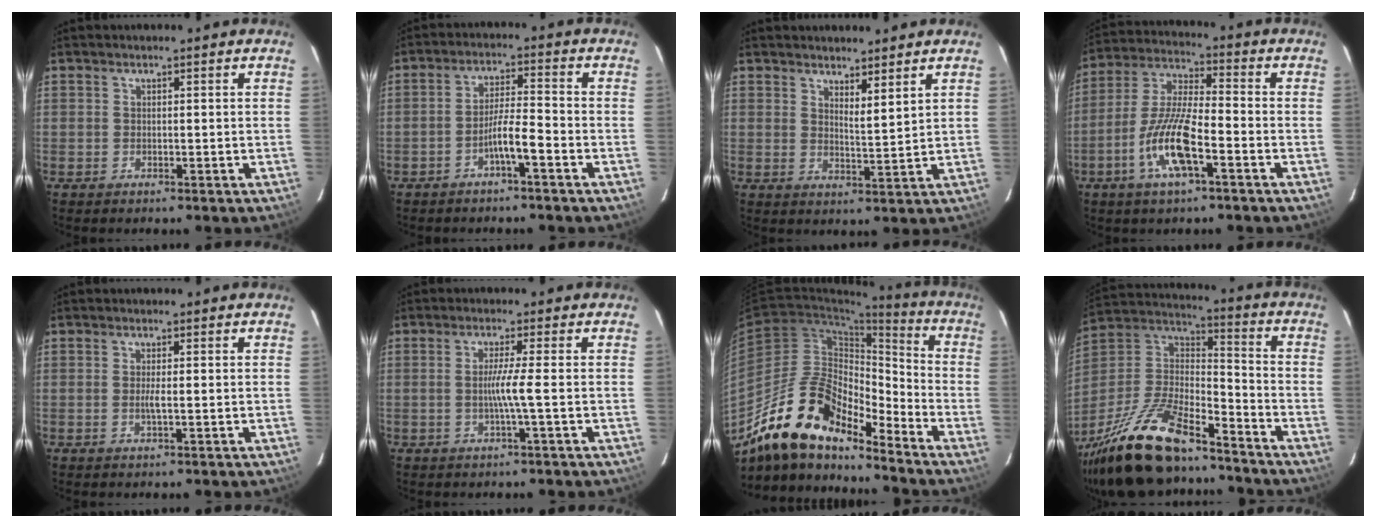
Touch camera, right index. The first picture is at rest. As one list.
[{"total": 5.3, "force": [-2.7, 0.2, 4.5], "torque": [-0.082, 0.012, -0.050]}, {"total": 3.2, "force": [2.5, 0.2, 2.0], "torque": [-0.041, -0.019, 0.048]}, {"total": 11.8, "force": [-4.8, 2.3, 10.5], "torque": [-0.219, -0.001, -0.092]}, {"total": 1.6, "force": [-0.2, 0.0, 1.6], "torque": [-0.035, -0.002, -0.005]}, {"total": 3.1, "force": [-0.6, -0.8, 3.0], "torque": [-0.055, -0.002, -0.012]}, {"total": 17.4, "force": [-13.8, 5.7, 9.0], "torque": [-0.156, 0.025, -0.250]}, {"total": 22.2, "force": [-17.3, 6.3, 12.5], "torque": [-0.277, -0.010, -0.320]}]